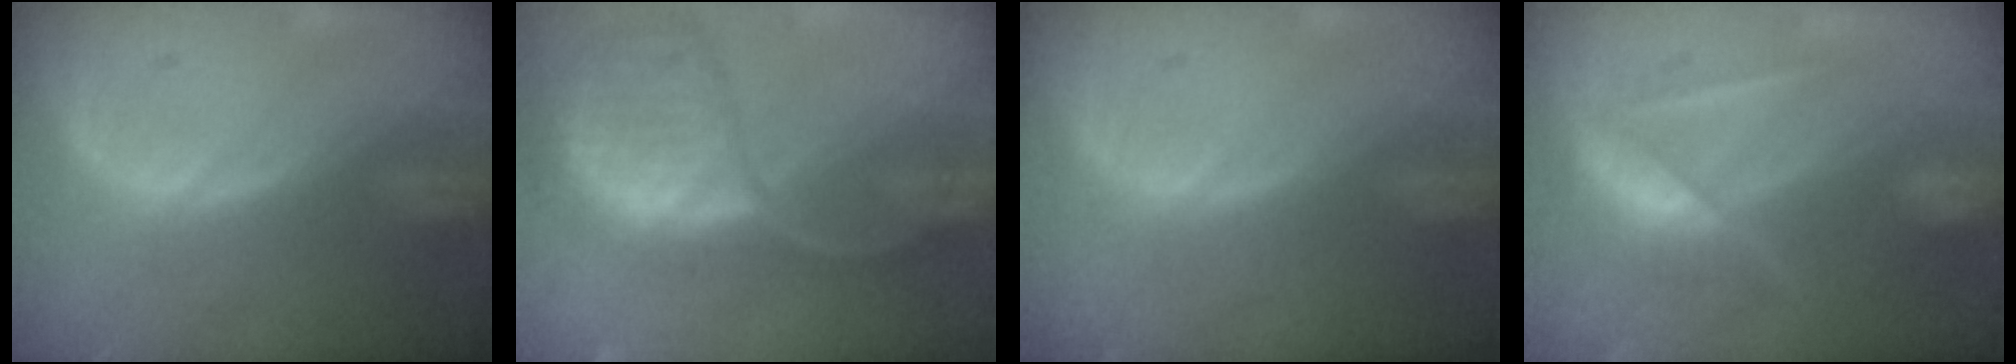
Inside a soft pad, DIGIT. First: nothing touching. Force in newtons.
{"total": 12.0, "press": 9.8, "slide": 6.9}
{"total": 0.0}
{"total": 7.4, "press": 6.5, "slide": 3.5}